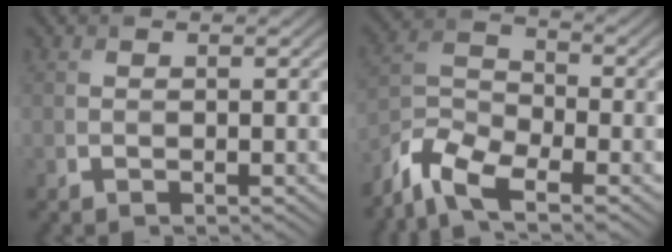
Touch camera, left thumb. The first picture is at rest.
{"total": 8.1, "force": [-6.0, 2.7, 4.7], "torque": [-0.102, -0.008, -0.138]}